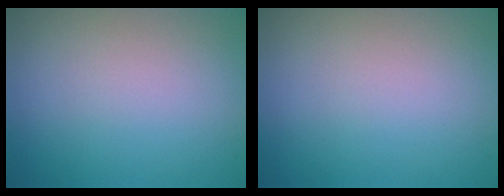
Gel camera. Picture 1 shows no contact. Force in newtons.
{"total": 0.0}